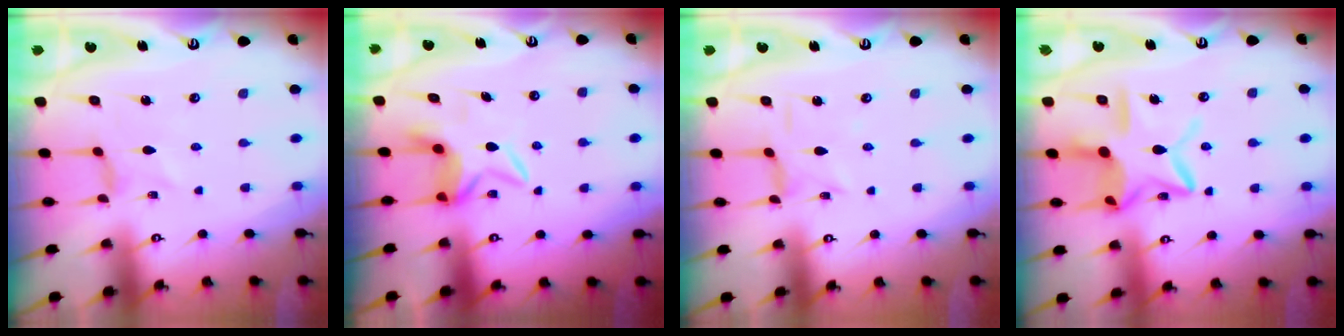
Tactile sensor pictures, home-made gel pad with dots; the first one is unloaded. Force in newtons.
{"total": 6.1, "press": 6.0, "slide": 0.8}
{"total": 2.2, "press": 2.2, "slide": 0.4}
{"total": 15.7, "press": 15.6, "slide": 1.2}